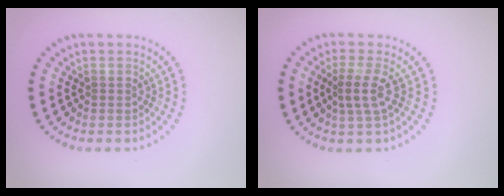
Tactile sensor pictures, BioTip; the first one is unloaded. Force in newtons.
{"total": 2.3, "press": 1.8, "slide": 1.5}